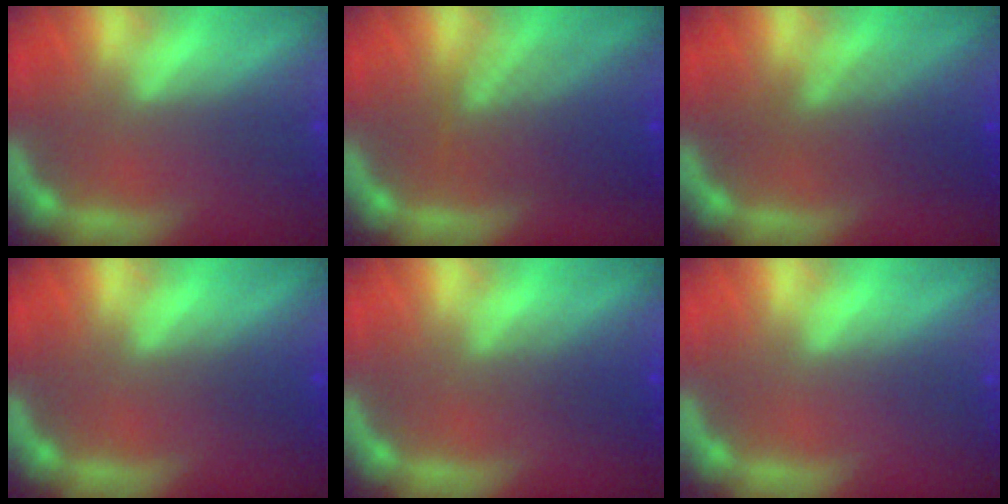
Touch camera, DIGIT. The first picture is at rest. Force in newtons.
{"total": 6.5}
{"total": 5.1}
{"total": 1.5}
{"total": 2.5}
{"total": 0.0}